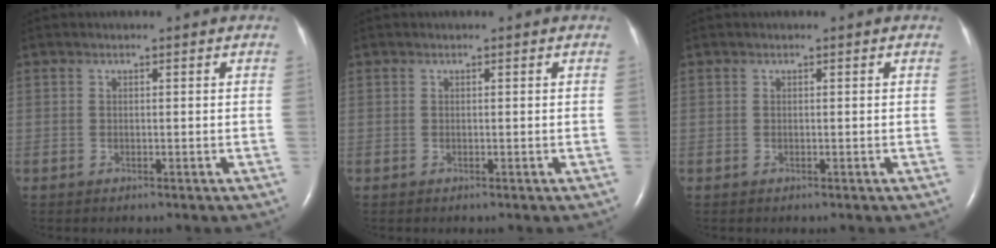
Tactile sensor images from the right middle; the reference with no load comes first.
{"total": 0.0}
{"total": 0.0}